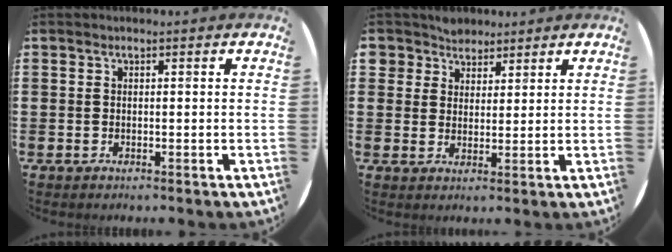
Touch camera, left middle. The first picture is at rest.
{"total": 4.0, "force": [3.4, 1.9, -0.3], "torque": [-0.009, 0.001, 0.066]}